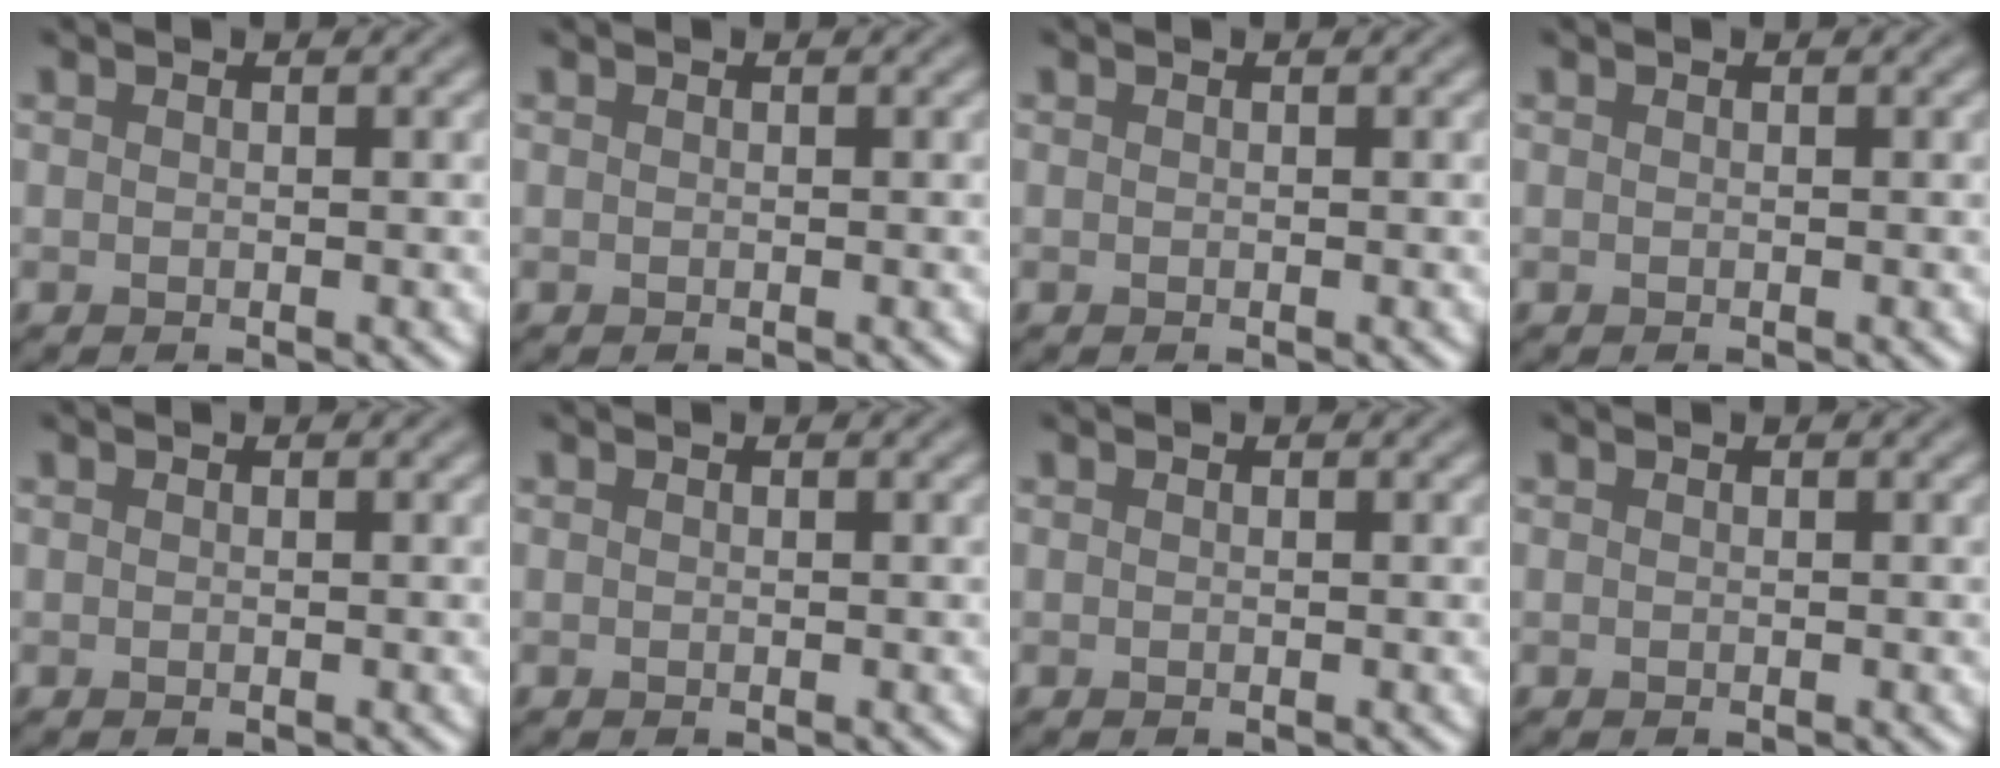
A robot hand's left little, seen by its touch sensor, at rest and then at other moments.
{"total": 0.0}
{"total": 0.0}
{"total": 0.0}
{"total": 0.0}
{"total": 0.0}
{"total": 0.0}
{"total": 0.0}